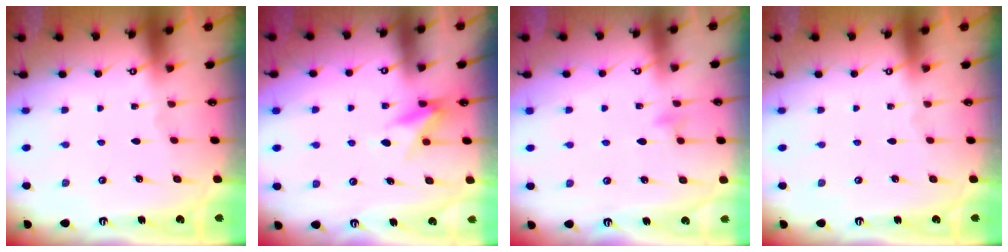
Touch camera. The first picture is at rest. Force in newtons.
{"total": 9.3, "press": 9.3, "slide": 0.7}
{"total": 4.6, "press": 4.5, "slide": 0.4}
{"total": 0.0}